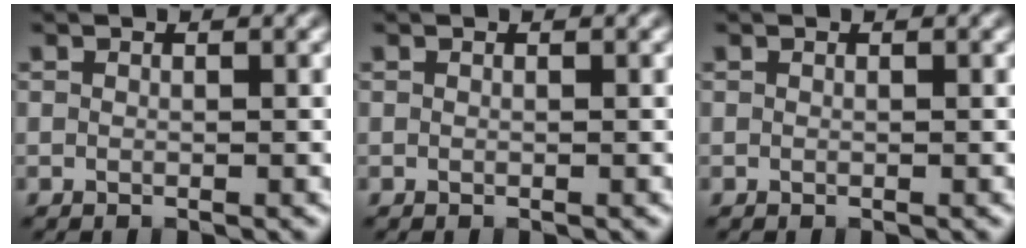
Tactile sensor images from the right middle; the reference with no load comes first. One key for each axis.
{"total": 0.0}
{"total": 0.0}